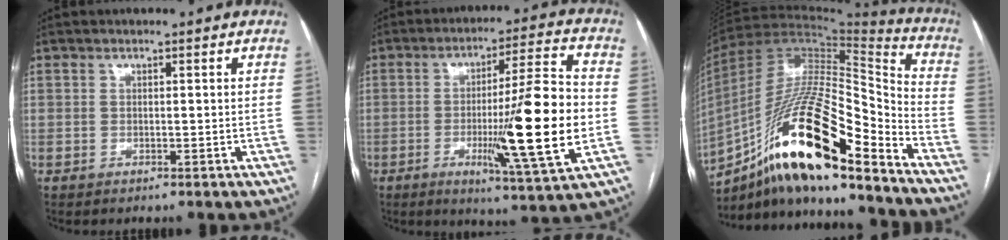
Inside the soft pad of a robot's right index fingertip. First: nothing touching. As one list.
[{"total": 17.8, "force": [-3.0, -0.2, 17.5], "torque": [-0.273, -0.018, -0.050]}, {"total": 23.4, "force": [-14.1, 4.1, 18.2], "torque": [-0.326, -0.004, -0.243]}]